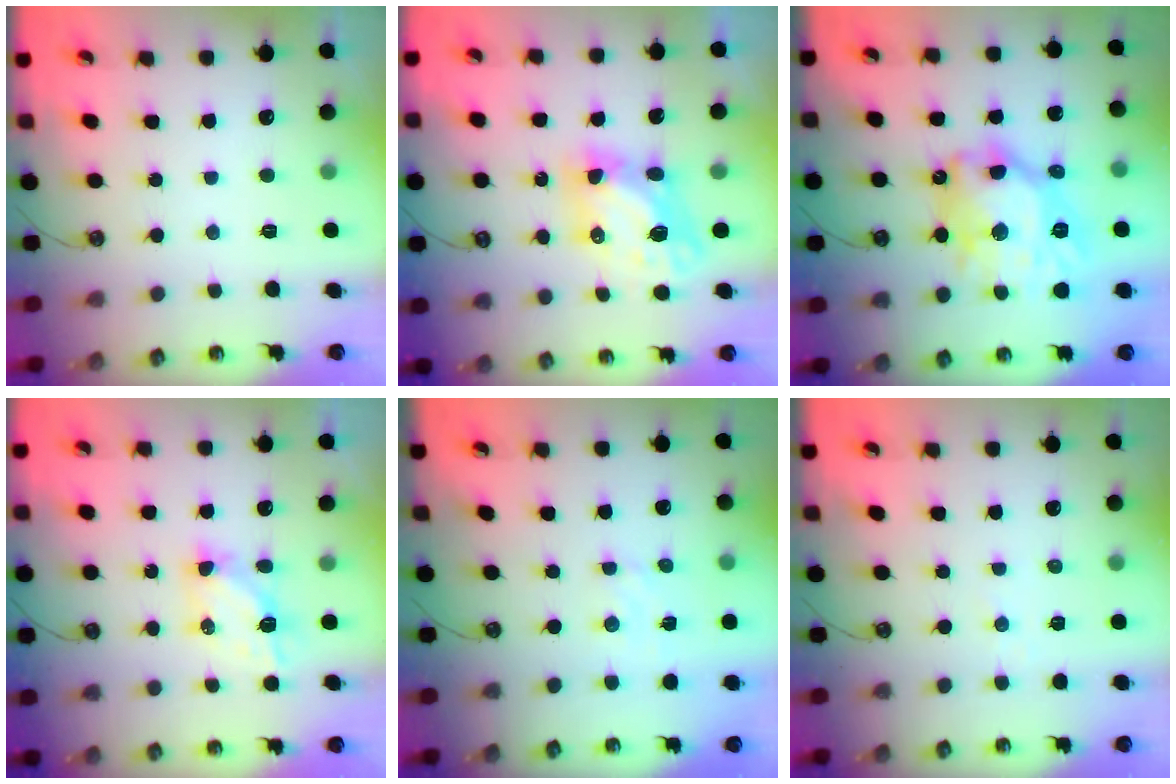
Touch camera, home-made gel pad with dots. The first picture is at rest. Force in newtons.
{"total": 7.7, "press": 7.7, "slide": 0.6}
{"total": 19.4, "press": 19.2, "slide": 2.3}
{"total": 5.8, "press": 5.8, "slide": 0.2}
{"total": 2.8, "press": 2.8, "slide": 0.5}
{"total": 1.8, "press": 1.7, "slide": 0.2}